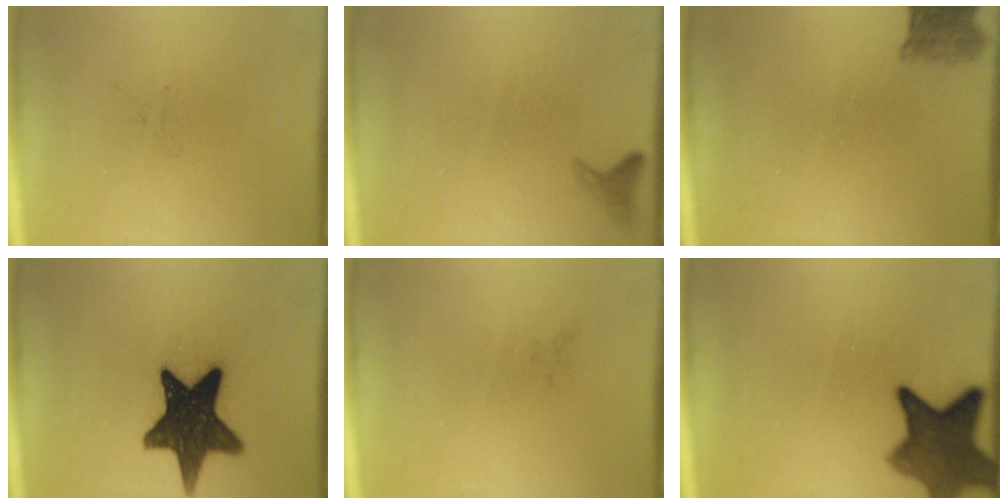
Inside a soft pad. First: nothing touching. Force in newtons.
{"total": 1.0}
{"total": 3.8}
{"total": 15.9}
{"total": 0.0}
{"total": 9.3}